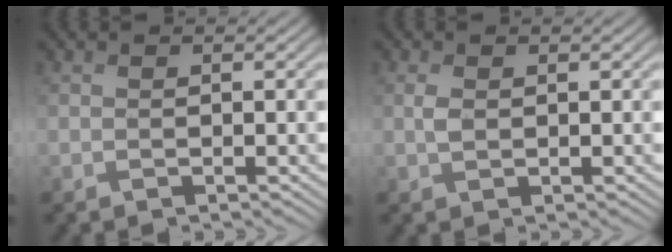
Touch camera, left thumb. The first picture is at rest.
{"total": 1.3, "force": [0.9, 0.5, 0.9], "torque": [-0.023, 0.008, 0.018]}